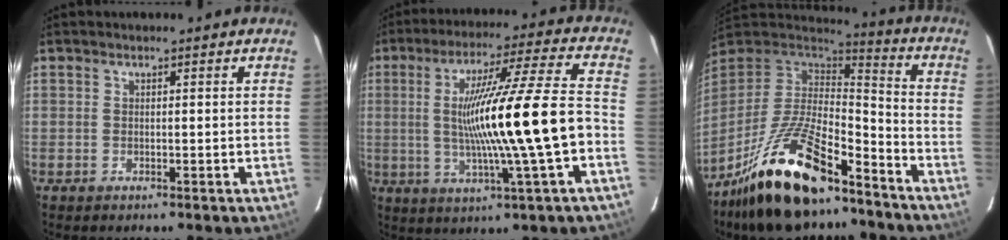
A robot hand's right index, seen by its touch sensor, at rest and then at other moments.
{"total": 17.6, "force": [-2.1, -1.0, 17.4], "torque": [-0.304, 0.003, -0.035]}
{"total": 21.1, "force": [-14.6, 6.2, 13.9], "torque": [-0.264, -0.004, -0.260]}